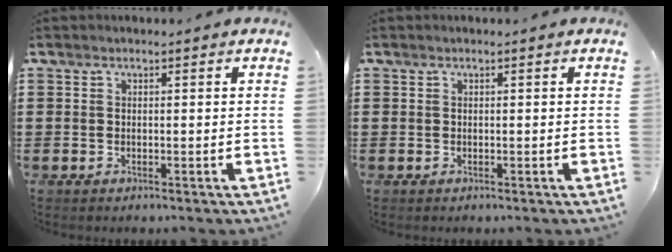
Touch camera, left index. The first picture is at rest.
{"total": 0.0}